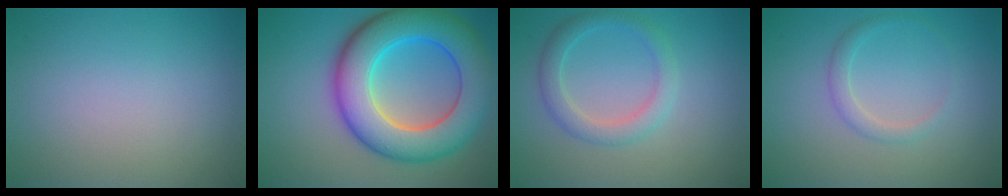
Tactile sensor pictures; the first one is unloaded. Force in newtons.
{"total": 11.3, "press": 11.3, "slide": 0.3}
{"total": 2.9, "press": 2.9, "slide": 0.1}
{"total": 1.4, "press": 1.4, "slide": 0.0}